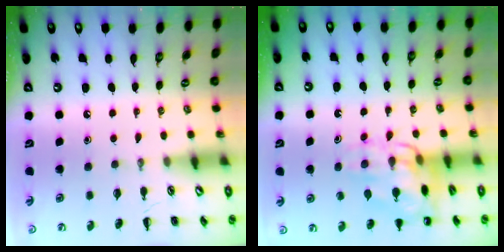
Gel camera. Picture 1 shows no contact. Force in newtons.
{"total": 13.9, "press": 13.8, "slide": 1.8}